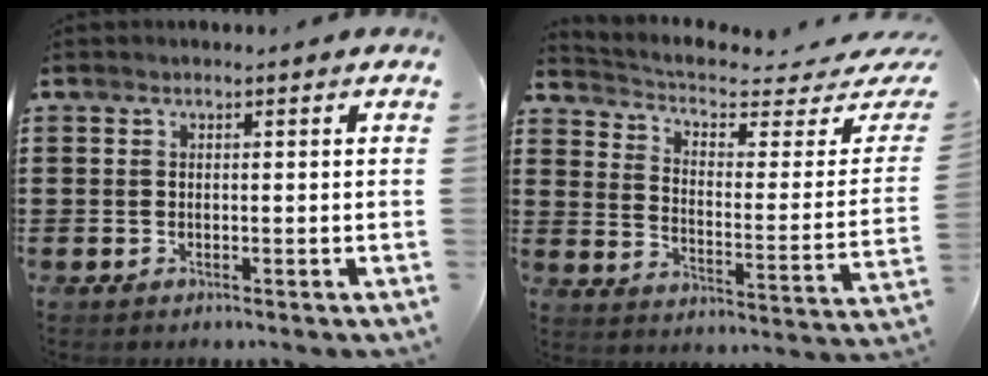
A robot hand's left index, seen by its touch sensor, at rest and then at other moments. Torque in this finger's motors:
{"motor_torque": [1.07, -1.06, 0.12, 0.00]}